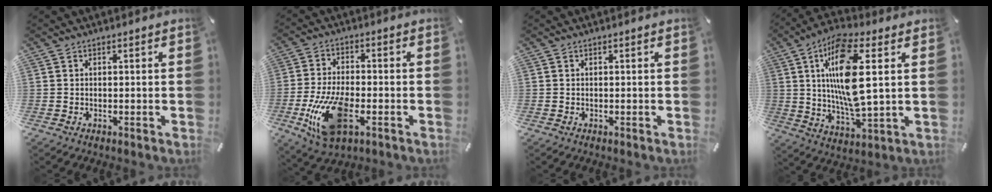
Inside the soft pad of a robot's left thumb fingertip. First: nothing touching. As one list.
[{"total": 14.6, "force": [-4.7, 7.6, 11.6], "torque": [-0.237, -0.002, -0.076]}, {"total": 0.0}, {"total": 16.5, "force": [3.7, 5.4, 15.2], "torque": [-0.307, -0.013, 0.054]}]